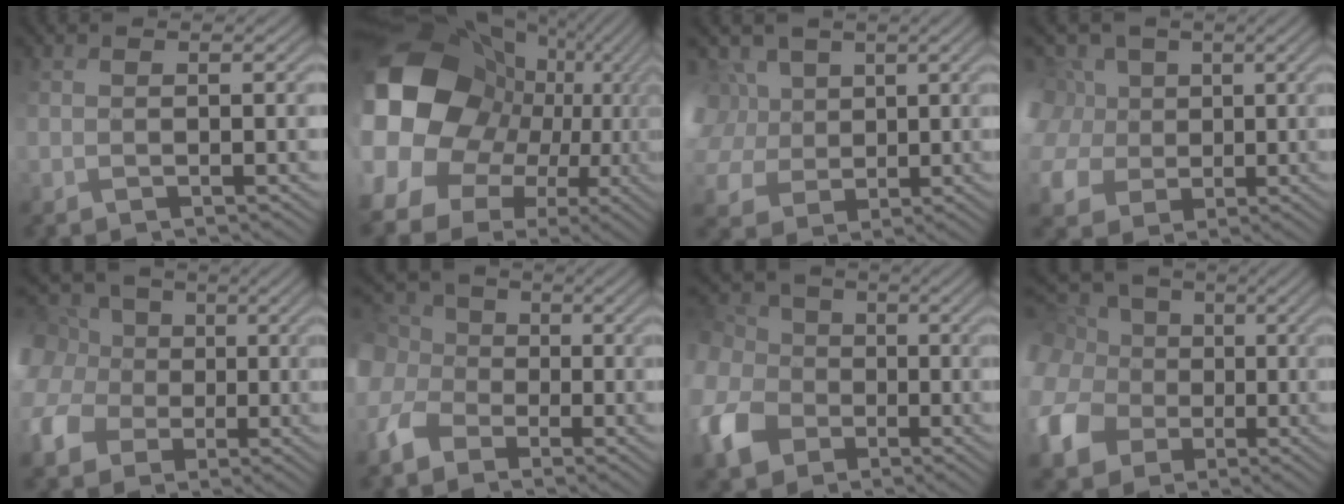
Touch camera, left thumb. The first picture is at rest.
{"total": 21.2, "force": [1.2, 17.7, 11.7], "torque": [-0.241, -0.009, -0.001]}
{"total": 12.6, "force": [4.8, 9.9, 6.1], "torque": [-0.178, 0.033, 0.079]}
{"total": 13.6, "force": [3.3, 11.2, 7.0], "torque": [-0.223, 0.032, 0.047]}
{"total": 9.4, "force": [1.8, 8.0, 4.5], "torque": [-0.163, 0.025, 0.038]}
{"total": 8.8, "force": [-1.9, 7.2, 4.6], "torque": [-0.150, -0.013, -0.043]}
{"total": 10.6, "force": [-1.4, 9.1, 5.2], "torque": [-0.176, -0.020, -0.027]}
{"total": 11.9, "force": [2.4, 10.1, 5.9], "torque": [-0.197, 0.018, 0.045]}